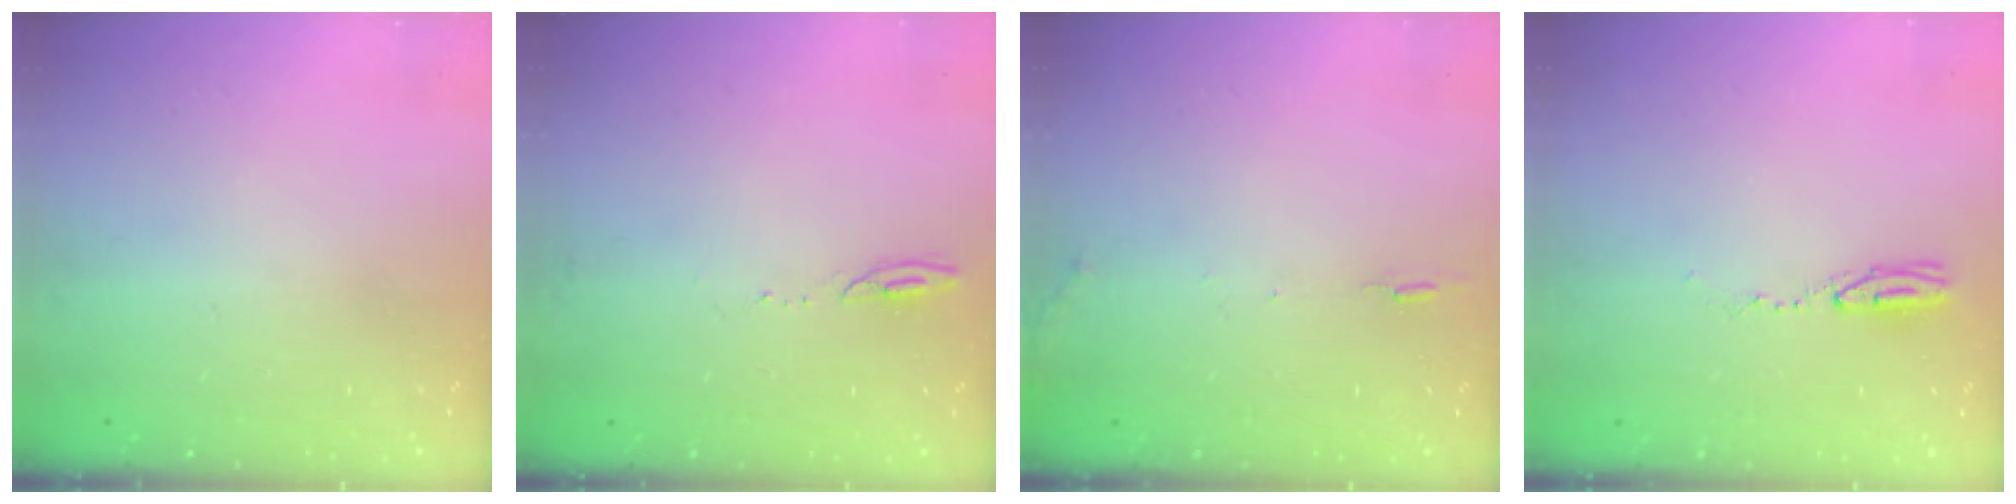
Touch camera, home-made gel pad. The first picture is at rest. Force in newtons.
{"total": 3.9, "press": 3.8, "slide": 0.4}
{"total": 7.3, "press": 7.0, "slide": 2.0}
{"total": 4.0, "press": 3.5, "slide": 2.0}